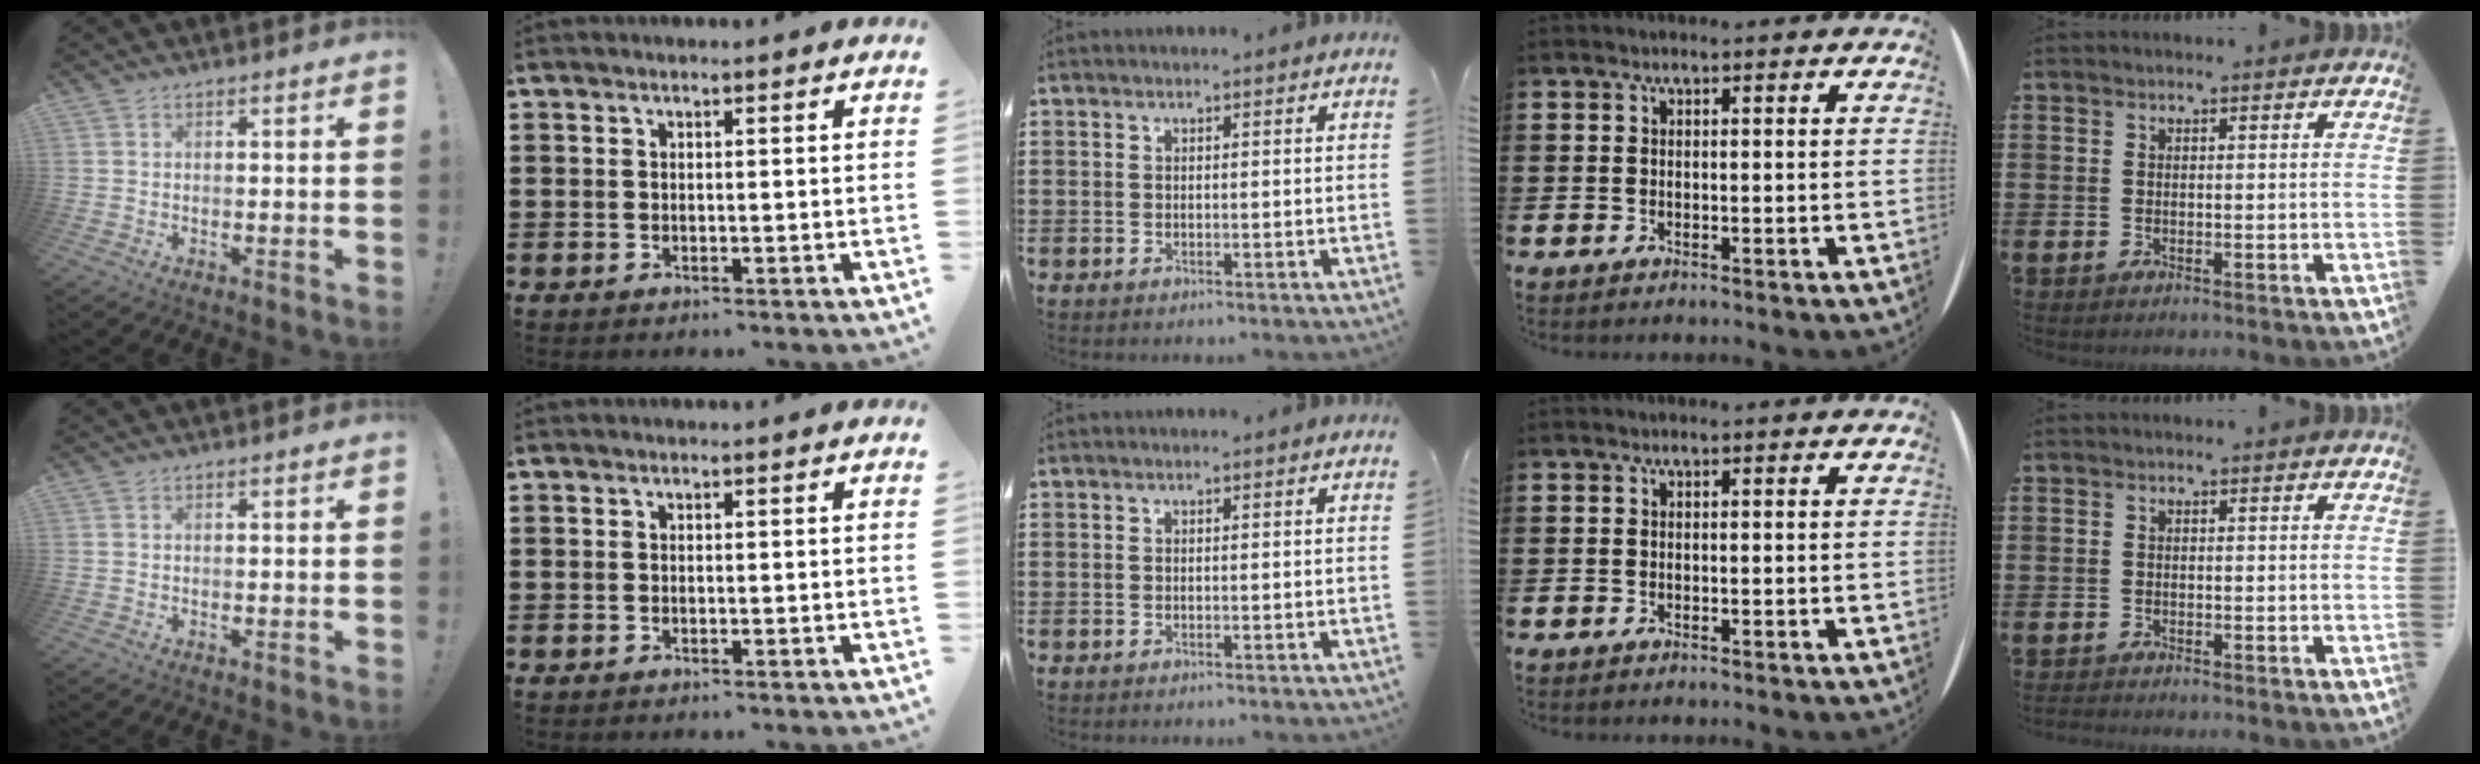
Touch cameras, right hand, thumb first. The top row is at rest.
{}